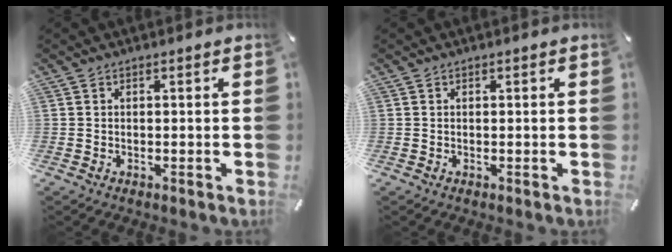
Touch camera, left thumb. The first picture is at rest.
{"total": 0.0}